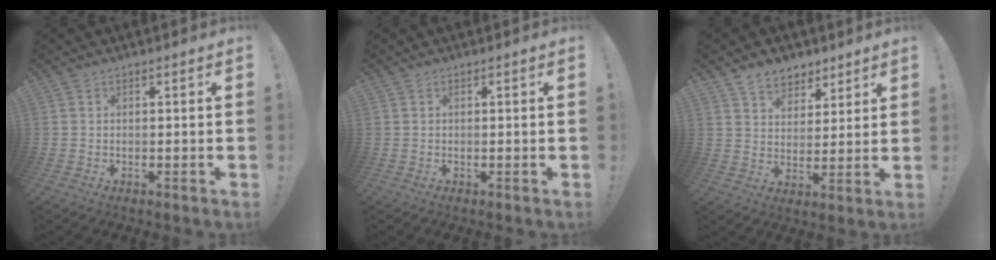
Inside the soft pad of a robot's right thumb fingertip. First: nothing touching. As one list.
[{"total": 0.0}, {"total": 8.1, "force": [6.0, 5.2, 1.5], "torque": [-0.026, -0.041, 0.119]}]